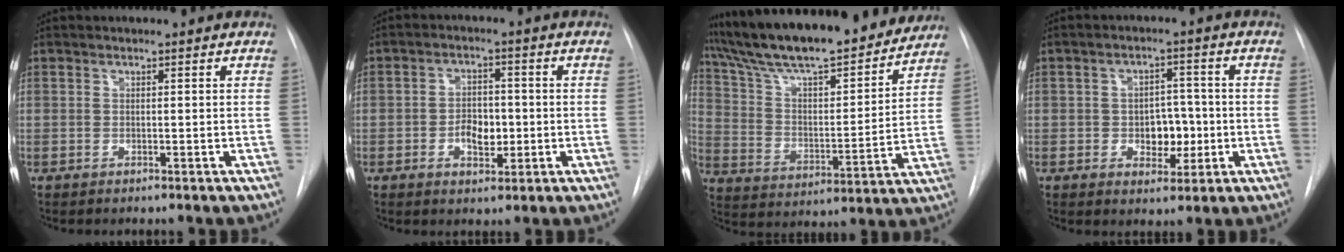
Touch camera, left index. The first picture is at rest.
{"total": 4.8, "force": [-1.1, 2.9, 3.7], "torque": [-0.059, 0.006, -0.015]}
{"total": 23.1, "force": [20.4, 3.9, 10.3], "torque": [-0.175, 0.001, 0.313]}
{"total": 5.6, "force": [-1.0, 3.7, 4.1], "torque": [-0.050, 0.010, -0.009]}